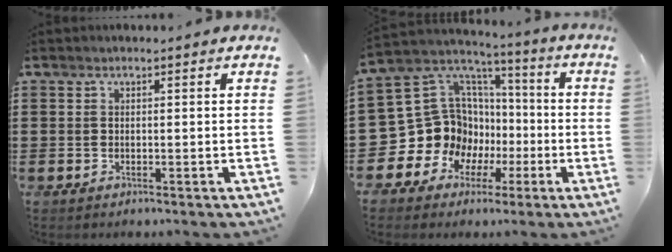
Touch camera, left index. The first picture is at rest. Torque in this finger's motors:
{"motor_torque": [1.45, 0.69, 0.54, 0.03]}